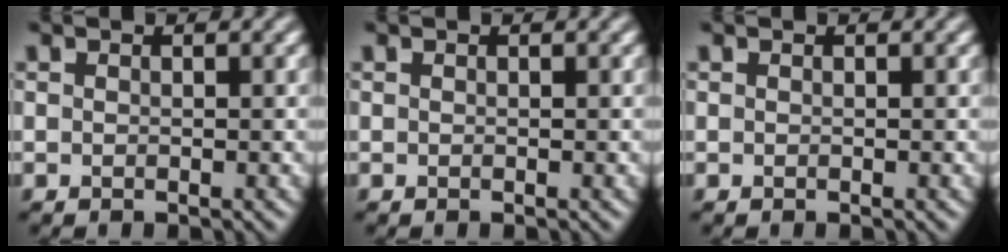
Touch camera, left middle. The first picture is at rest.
{"total": 0.0}
{"total": 0.0}